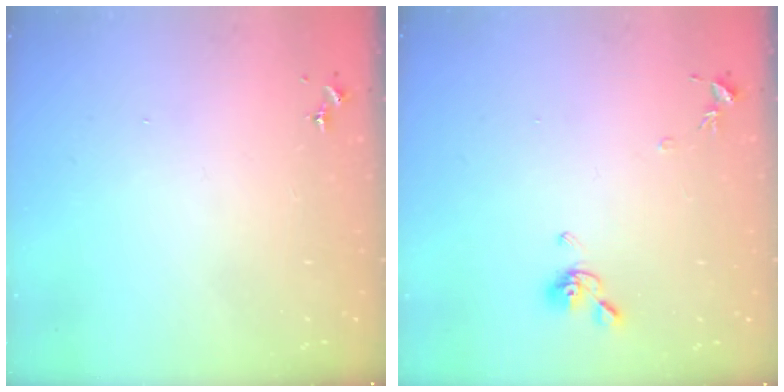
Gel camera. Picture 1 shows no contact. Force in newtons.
{"total": 8.6, "press": 8.5, "slide": 1.1}